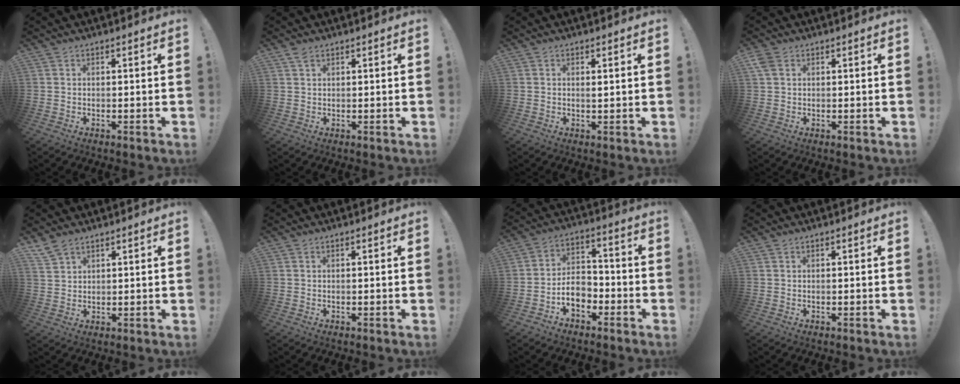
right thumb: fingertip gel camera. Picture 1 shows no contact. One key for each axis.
{"total": 2.1, "fx": 1.4, "fy": 1.0, "fz": 1.2, "tx": -0.025, "ty": 0.000, "tz": 0.025}
{"total": 1.0, "fx": 0.6, "fy": -0.1, "fz": 0.8, "tx": -0.002, "ty": -0.008, "tz": 0.006}
{"total": 3.2, "fx": 1.3, "fy": 2.2, "fz": 1.9, "tx": -0.036, "ty": 0.005, "tz": 0.028}
{"total": 4.1, "fx": 3.3, "fy": 1.9, "fz": 1.5, "tx": -0.036, "ty": -0.014, "tz": 0.066}
{"total": 0.0}
{"total": 9.1, "fx": -4.3, "fy": 6.2, "fz": 5.1, "tx": -0.086, "ty": 0.028, "tz": -0.072}
{"total": 0.0}